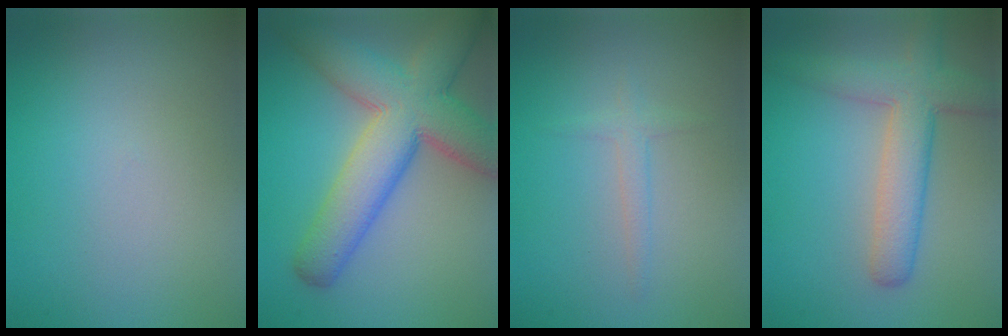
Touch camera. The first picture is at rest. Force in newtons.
{"total": 9.9, "press": 9.9, "slide": 0.4}
{"total": 1.2, "press": 1.2, "slide": 0.1}
{"total": 4.9, "press": 4.9, "slide": 0.2}